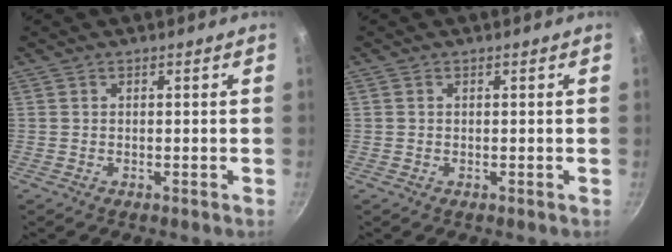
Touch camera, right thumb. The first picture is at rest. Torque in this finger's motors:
{"motor_torque": [-0.03, -0.21, -0.24, 0.08, 0.04]}